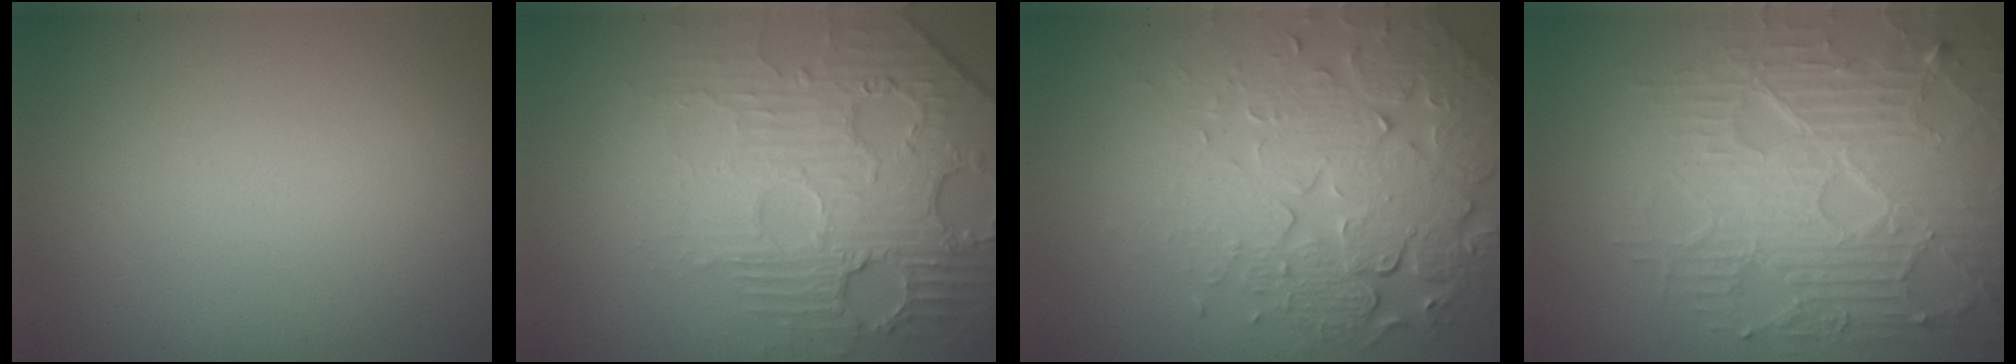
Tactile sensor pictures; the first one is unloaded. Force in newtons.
{"total": 5.3, "press": 4.8, "slide": 2.2}
{"total": 7.6, "press": 5.5, "slide": 5.3}
{"total": 8.7, "press": 6.2, "slide": 6.1}